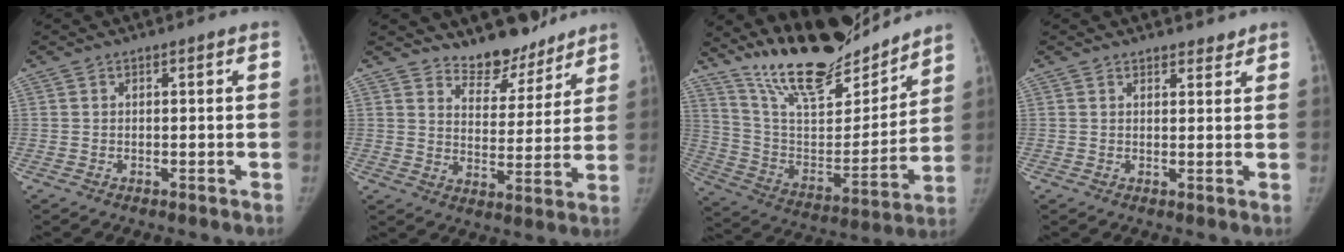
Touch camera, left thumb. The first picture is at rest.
{"total": 9.4, "force": [8.6, 3.6, 1.2], "torque": [0.015, -0.068, 0.139]}
{"total": 22.7, "force": [19.6, 6.3, 9.5], "torque": [-0.118, -0.110, 0.337]}
{"total": 2.6, "force": [2.3, 1.1, 0.5], "torque": [0.011, -0.013, 0.030]}